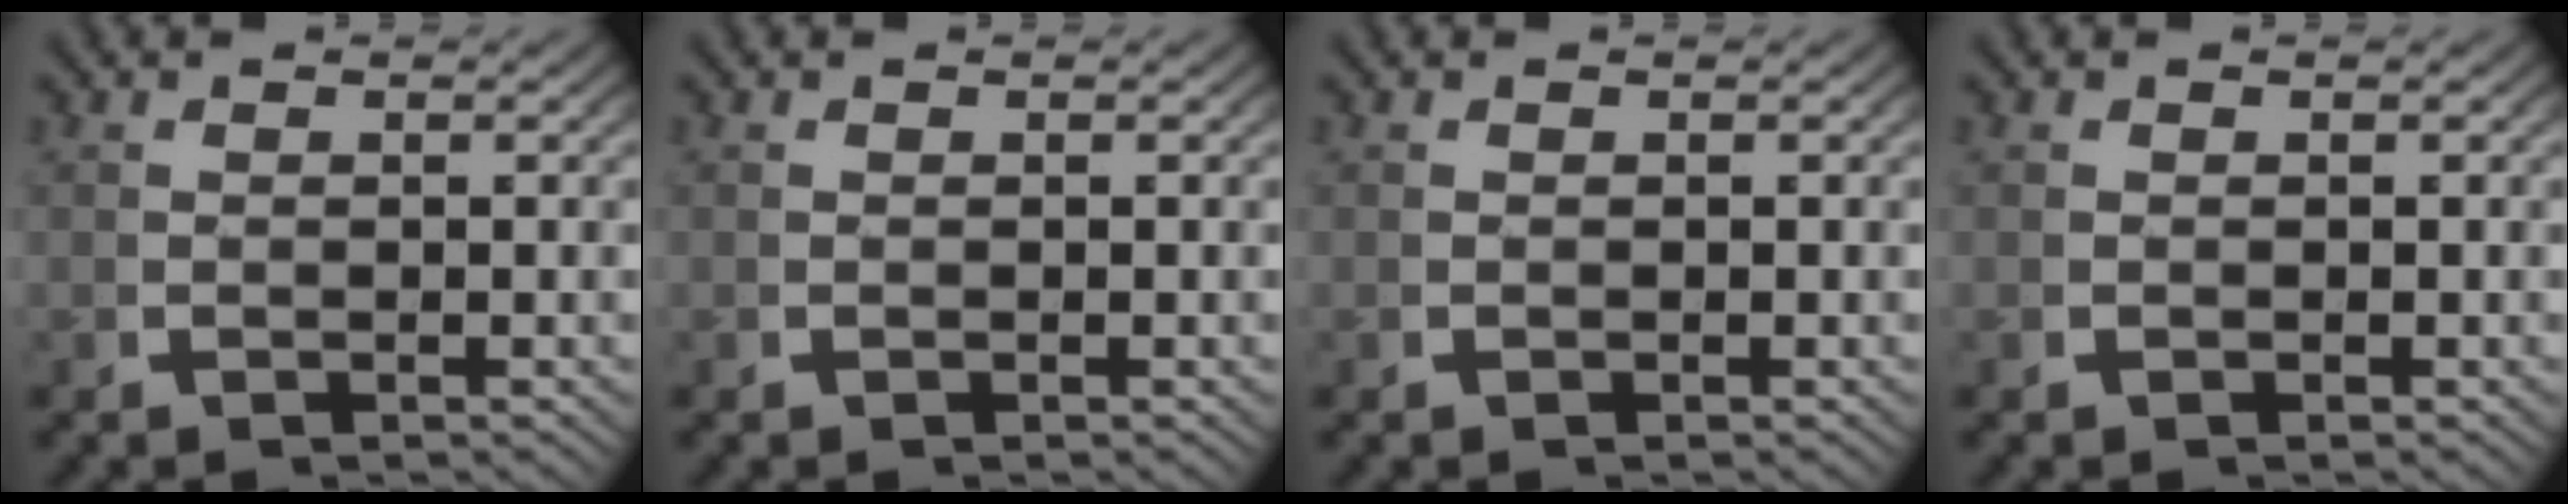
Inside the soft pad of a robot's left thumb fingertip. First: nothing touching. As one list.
[{"total": 0.0}, {"total": 0.0}, {"total": 0.0}]